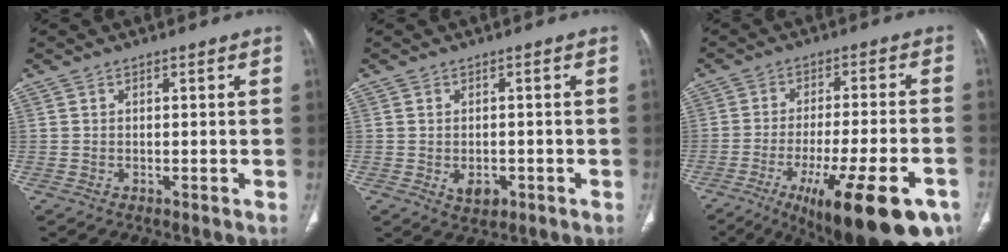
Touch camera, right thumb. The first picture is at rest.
{"total": 3.6, "force": [-1.2, 2.3, 2.5], "torque": [-0.032, 0.003, -0.009]}
{"total": 22.8, "force": [-12.3, 6.3, 18.2], "torque": [-0.226, 0.030, -0.177]}